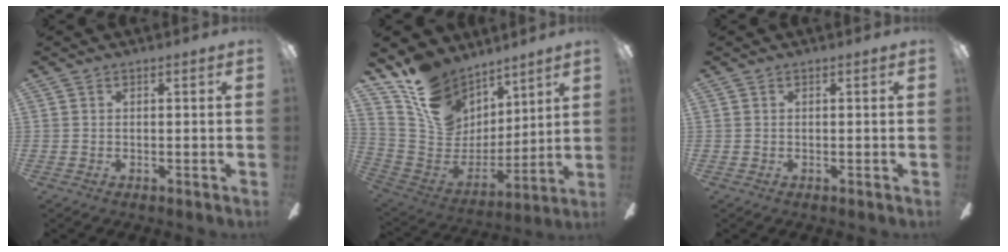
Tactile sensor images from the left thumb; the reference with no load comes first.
{"total": 16.4, "force": [10.6, 11.3, 5.4], "torque": [-0.113, -0.068, 0.207]}
{"total": 0.0}